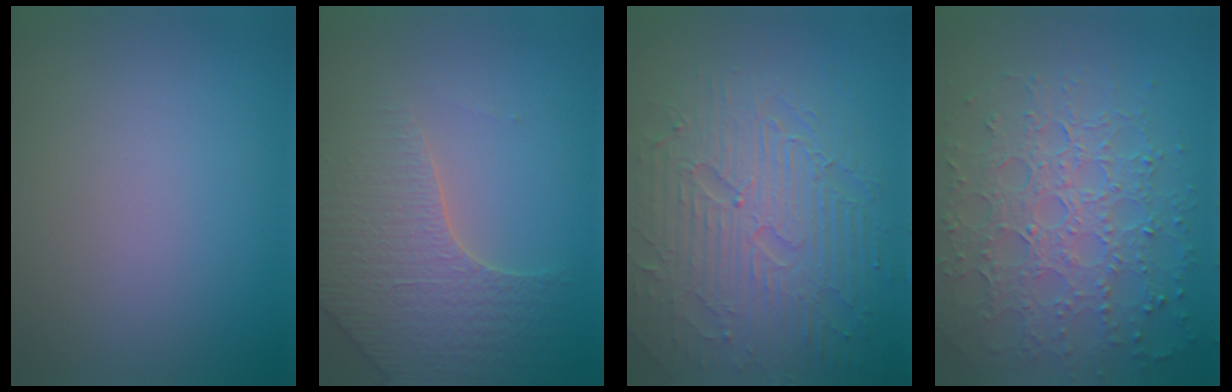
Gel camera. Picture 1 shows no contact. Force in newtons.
{"total": 4.5, "press": 4.4, "slide": 1.2}
{"total": 8.9, "press": 6.3, "slide": 6.3}
{"total": 7.7, "press": 5.6, "slide": 5.2}